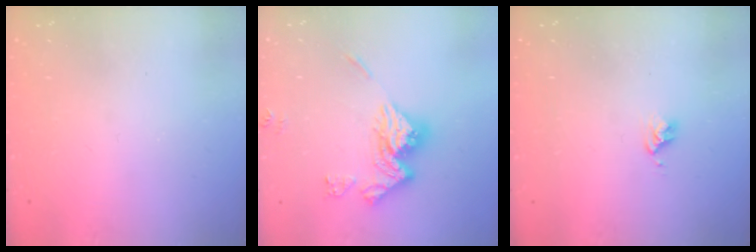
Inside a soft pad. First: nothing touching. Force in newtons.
{"total": 15.2, "press": 15.2, "slide": 1.5}
{"total": 2.7, "press": 2.6, "slide": 0.4}